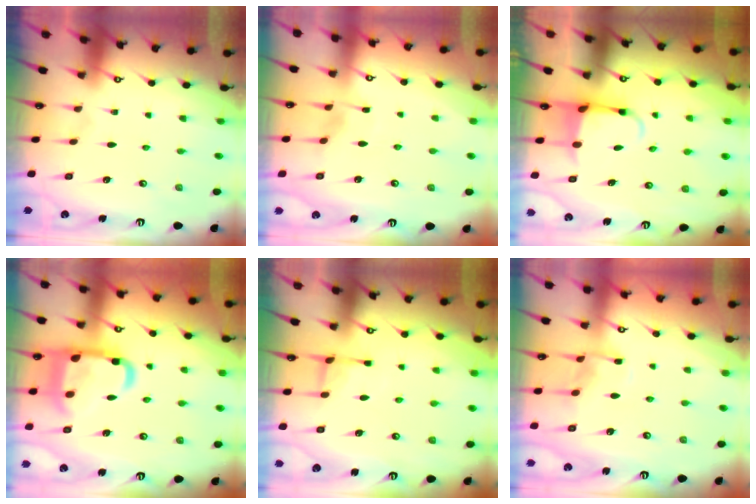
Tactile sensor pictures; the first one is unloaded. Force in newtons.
{"total": 3.1, "press": 3.1, "slide": 0.4}
{"total": 3.9, "press": 3.7, "slide": 1.2}
{"total": 17.6, "press": 17.5, "slide": 1.6}
{"total": 4.2, "press": 4.1, "slide": 0.8}
{"total": 7.2, "press": 7.2, "slide": 0.8}